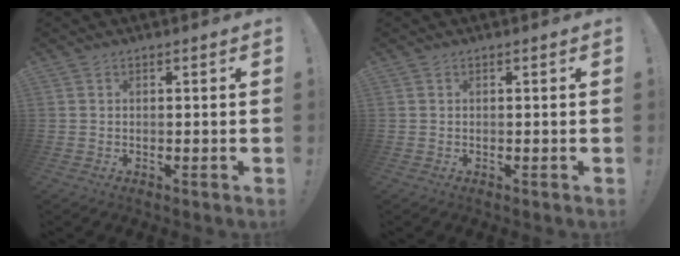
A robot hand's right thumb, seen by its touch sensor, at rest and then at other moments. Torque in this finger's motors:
{"motor_torque": [-0.04, -0.01, 0.09, 0.03, 0.06]}